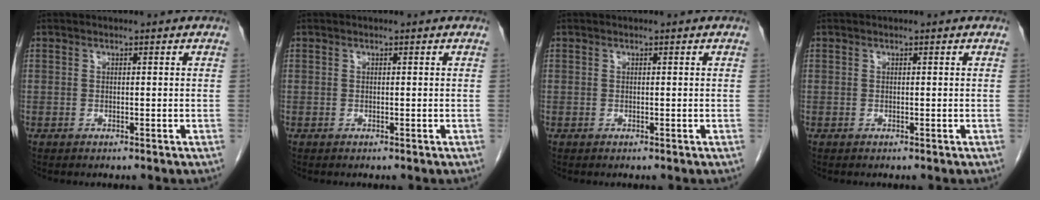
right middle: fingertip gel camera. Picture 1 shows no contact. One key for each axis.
{"total": 0.0}
{"total": 0.0}
{"total": 0.0}